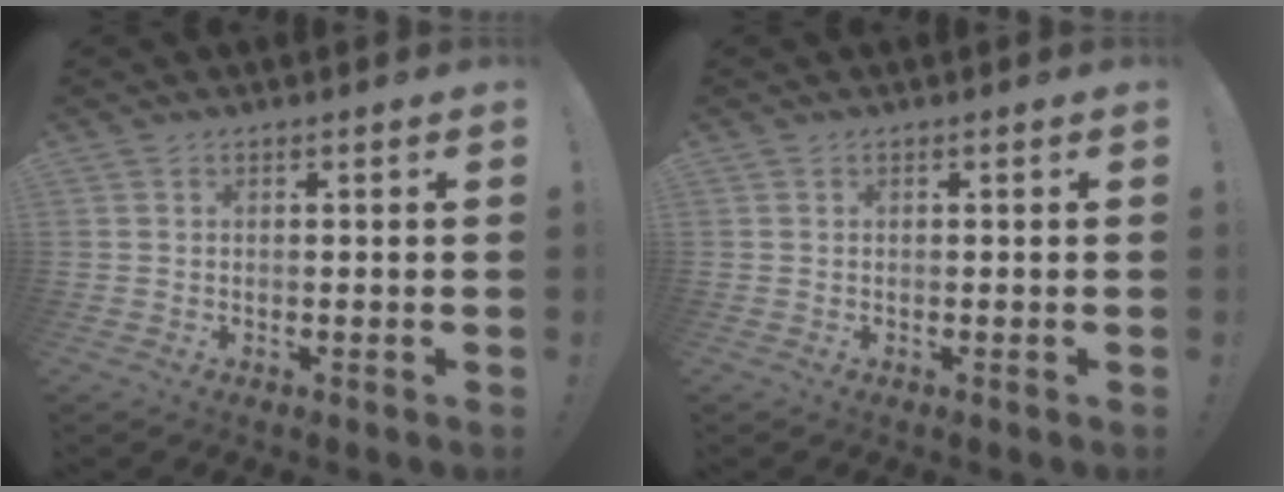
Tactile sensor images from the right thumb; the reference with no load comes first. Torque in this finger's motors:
{"motor_torque": [-0.17, -0.03, -0.14, 0.06, 0.03]}